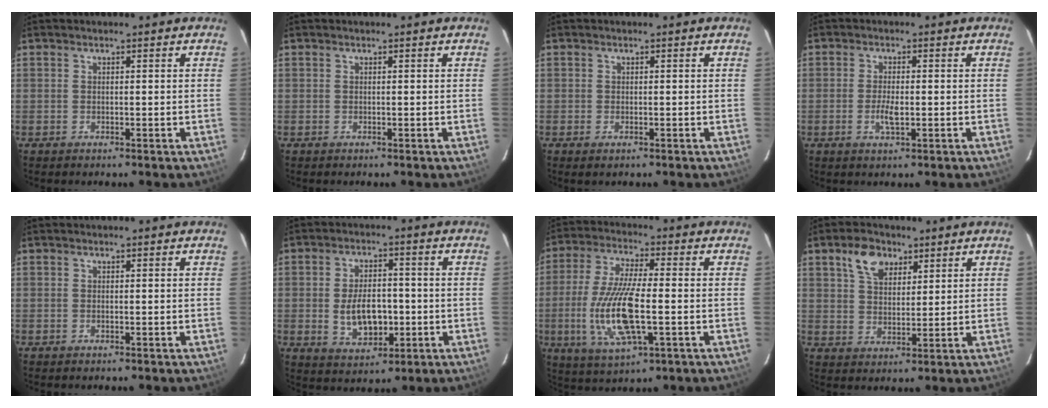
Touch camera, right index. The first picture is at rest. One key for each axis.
{"total": 0.0}
{"total": 1.0, "fx": -0.5, "fy": 0.5, "fz": 0.7, "tx": -0.012, "ty": -0.003, "tz": -0.010}
{"total": 3.3, "fx": -0.7, "fy": 1.1, "fz": 3.0, "tx": -0.060, "ty": -0.002, "tz": -0.012}
{"total": 0.0}
{"total": 9.2, "fx": -1.5, "fy": 5.4, "fz": 7.2, "tx": -0.140, "ty": 0.002, "tz": -0.011}
{"total": 14.7, "fx": -2.8, "fy": 4.1, "fz": 13.8, "tx": -0.284, "ty": -0.011, "tz": -0.050}
{"total": 7.0, "fx": 3.9, "fy": 4.3, "fz": 3.9, "tx": -0.067, "ty": 0.017, "tz": 0.070}